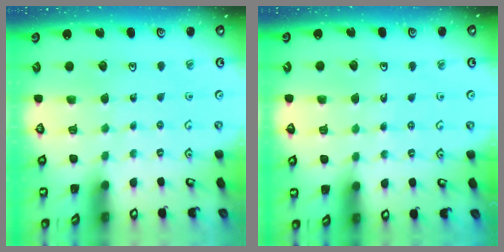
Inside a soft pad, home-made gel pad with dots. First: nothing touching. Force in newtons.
{"total": 3.3, "press": 3.1, "slide": 1.2}